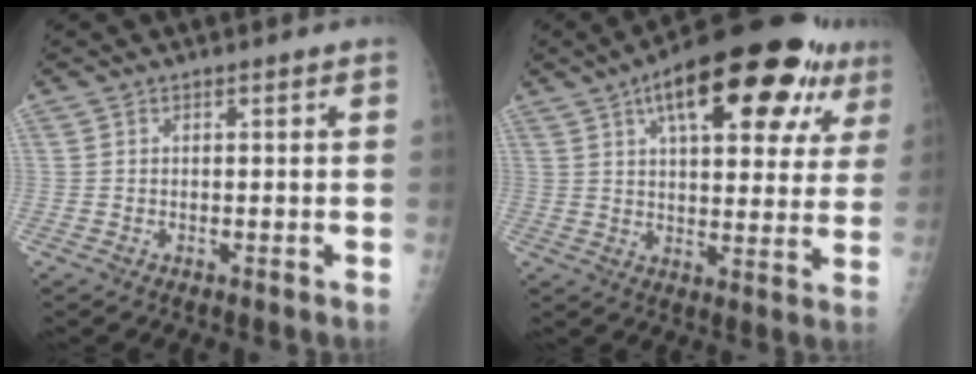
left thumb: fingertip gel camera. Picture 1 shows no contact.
{"total": 23.8, "force": [11.9, 9.2, 18.4], "torque": [-0.237, 0.001, 0.168]}